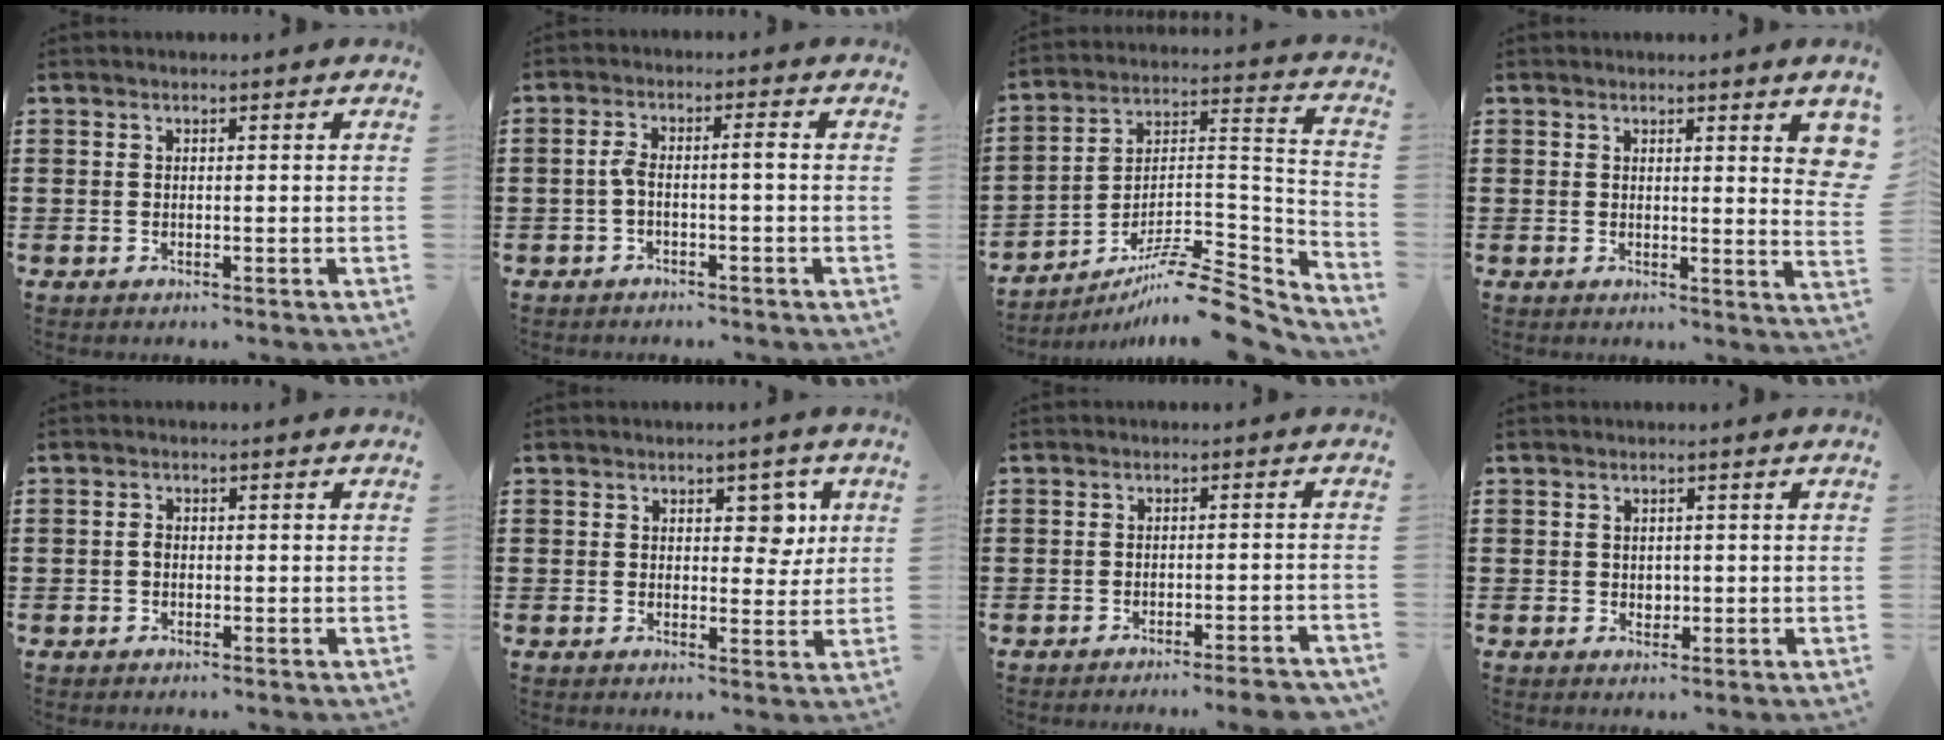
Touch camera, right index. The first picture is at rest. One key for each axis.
{"total": 2.9, "fx": -0.7, "fy": 0.5, "fz": 2.8, "tx": -0.060, "ty": 0.002, "tz": -0.018}
{"total": 9.8, "fx": -8.2, "fy": 1.6, "fz": 5.1, "tx": -0.075, "ty": 0.016, "tz": -0.161}
{"total": 2.8, "fx": 1.7, "fy": 0.3, "fz": 2.2, "tx": -0.032, "ty": -0.005, "tz": 0.027}
{"total": 1.2, "fx": -0.3, "fy": 0.7, "fz": 1.0, "tx": -0.021, "ty": 0.002, "tz": -0.006}
{"total": 4.7, "fx": 1.8, "fy": 2.9, "fz": 3.3, "tx": -0.040, "ty": 0.000, "tz": 0.022}
{"total": 2.6, "fx": -2.4, "fy": -0.3, "fz": 1.1, "tx": -0.019, "ty": -0.002, "tz": -0.048}
{"total": 1.3, "fx": 0.1, "fy": 1.2, "fz": 0.6, "tx": -0.014, "ty": 0.006, "tz": 0.002}